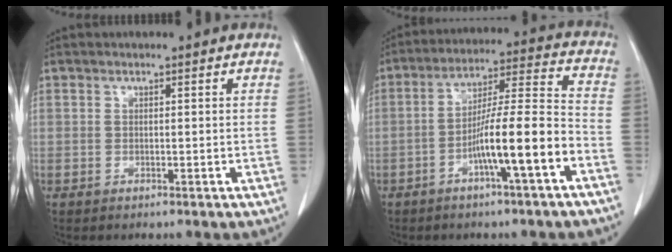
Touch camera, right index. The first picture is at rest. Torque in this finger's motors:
{"motor_torque": [1.67, -0.47, 0.87, 0.20]}